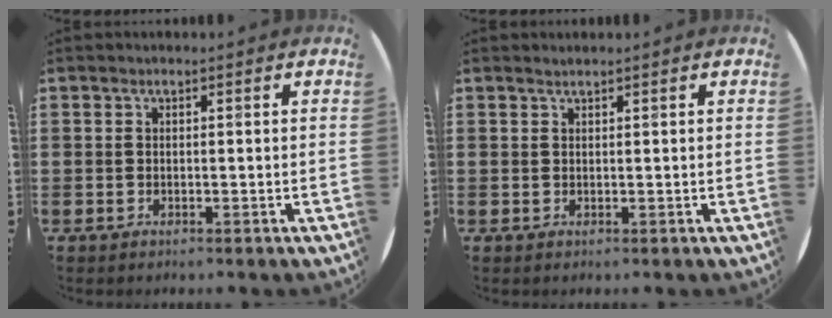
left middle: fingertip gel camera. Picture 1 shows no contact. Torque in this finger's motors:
{"motor_torque": [0.19, -0.12, -0.02, 0.00]}